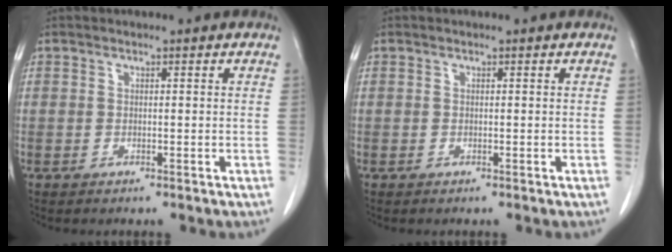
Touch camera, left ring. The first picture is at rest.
{"total": 0.0}